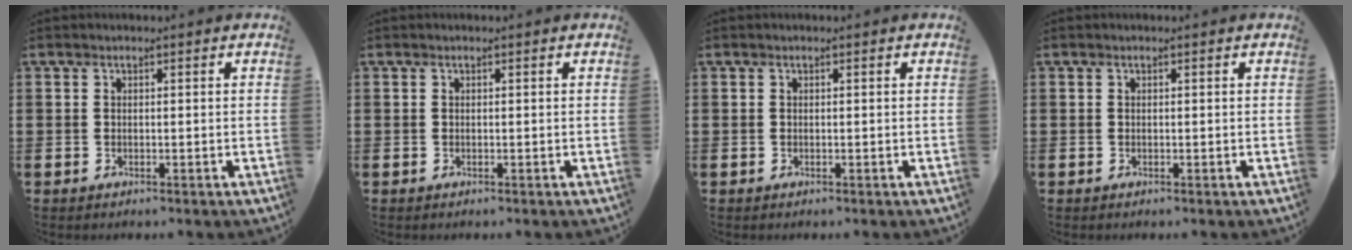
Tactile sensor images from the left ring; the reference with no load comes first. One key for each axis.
{"total": 0.0}
{"total": 0.0}
{"total": 0.0}